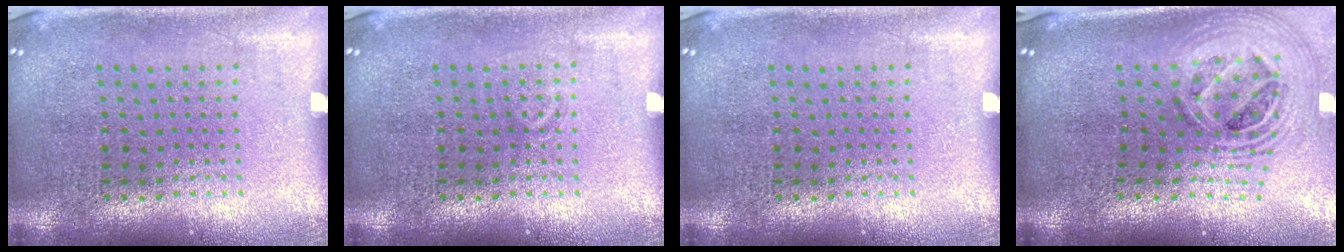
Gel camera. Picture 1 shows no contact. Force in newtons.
{"total": 0.7, "press": 0.7, "slide": 0.2}
{"total": 0.0}
{"total": 2.7, "press": 2.0, "slide": 1.9}